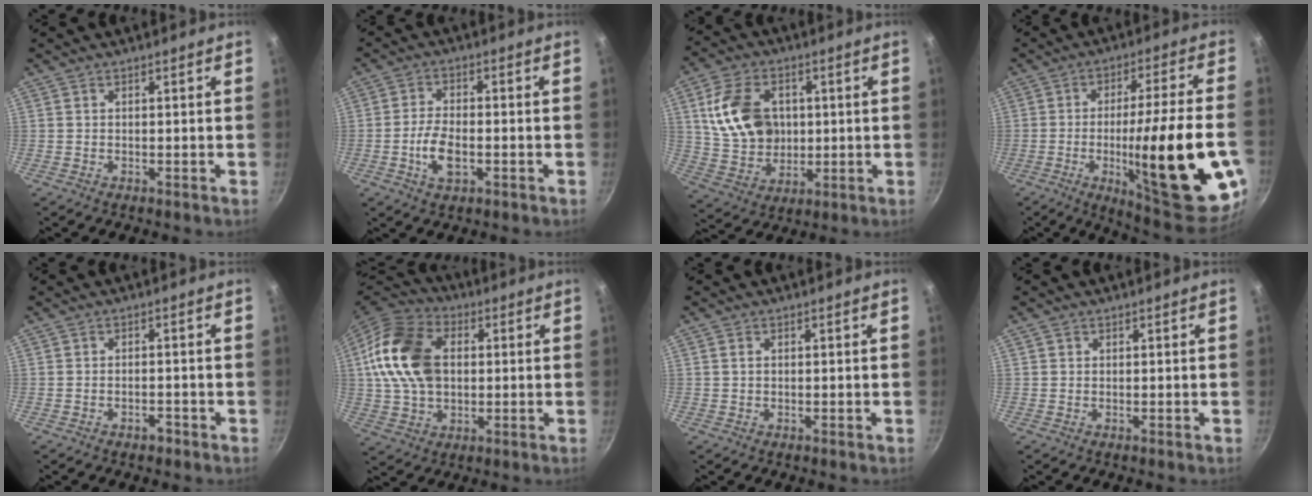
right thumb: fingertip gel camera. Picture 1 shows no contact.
{"total": 6.7, "force": [-1.9, 3.4, 5.4], "torque": [-0.103, 0.014, -0.039]}
{"total": 15.1, "force": [2.8, 11.3, 9.6], "torque": [-0.156, -0.006, 0.061]}
{"total": 26.5, "force": [-6.8, 5.2, 25.1], "torque": [-0.345, 0.010, -0.087]}
{"total": 1.8, "force": [-1.2, 0.9, 0.9], "torque": [-0.009, 0.014, -0.014]}
{"total": 17.9, "force": [2.6, 12.7, 12.4], "torque": [-0.219, 0.019, 0.039]}
{"total": 1.0, "force": [0.2, 0.7, 0.6], "torque": [-0.010, 0.003, 0.004]}
{"total": 0.7, "force": [0.3, 0.6, 0.1], "torque": [0.001, 0.002, 0.002]}